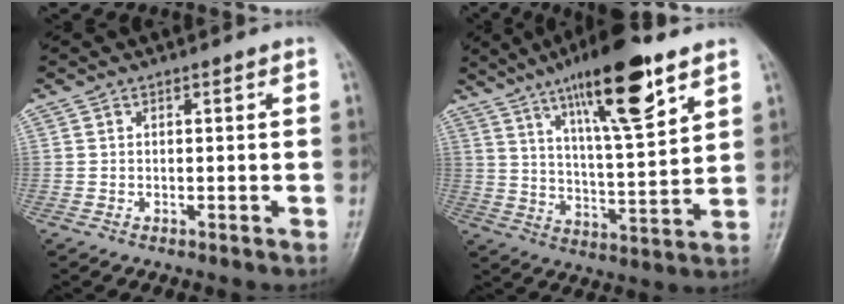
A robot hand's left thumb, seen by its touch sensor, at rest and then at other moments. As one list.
[{"total": 17.6, "force": [10.3, 3.7, 13.7], "torque": [-0.210, -0.045, 0.175]}]